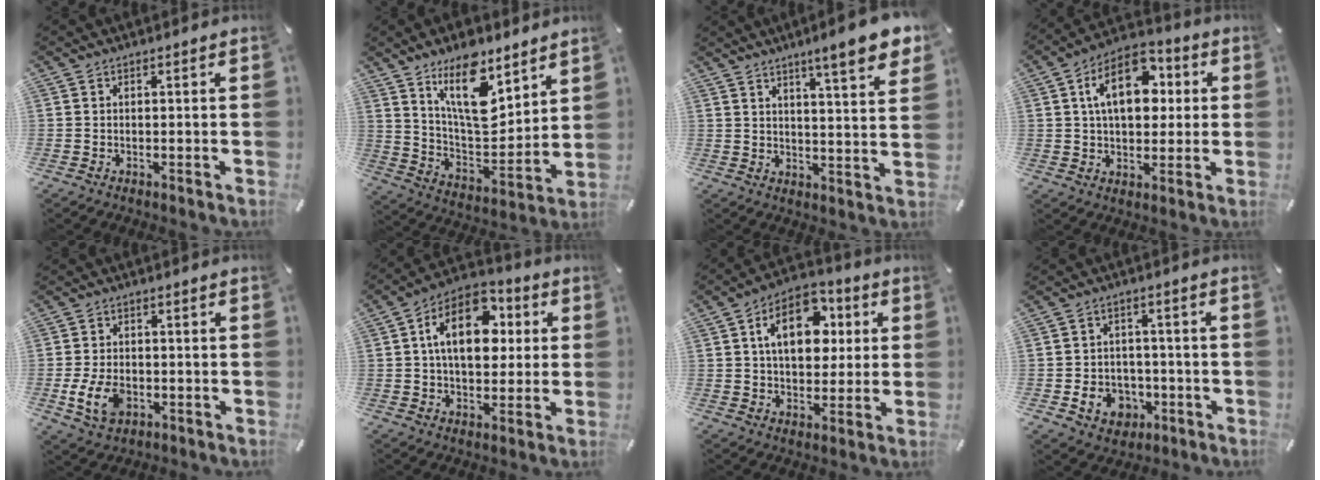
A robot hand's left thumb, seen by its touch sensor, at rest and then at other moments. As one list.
[{"total": 17.5, "force": [10.7, 8.3, 11.0], "torque": [-0.191, -0.055, 0.188]}, {"total": 9.5, "force": [7.0, 1.0, 6.4], "torque": [-0.092, -0.046, 0.113]}, {"total": 14.4, "force": [3.9, 9.3, 10.2], "torque": [-0.163, 0.005, 0.065]}, {"total": 8.1, "force": [-2.2, 5.5, 5.5], "torque": [-0.118, 0.002, -0.041]}, {"total": 15.8, "force": [3.7, 10.5, 11.2], "torque": [-0.187, -0.001, 0.064]}, {"total": 14.4, "force": [4.0, 9.8, 9.8], "torque": [-0.145, 0.004, 0.070]}, {"total": 8.2, "force": [-2.5, 6.9, 3.5], "torque": [-0.065, 0.018, -0.043]}]